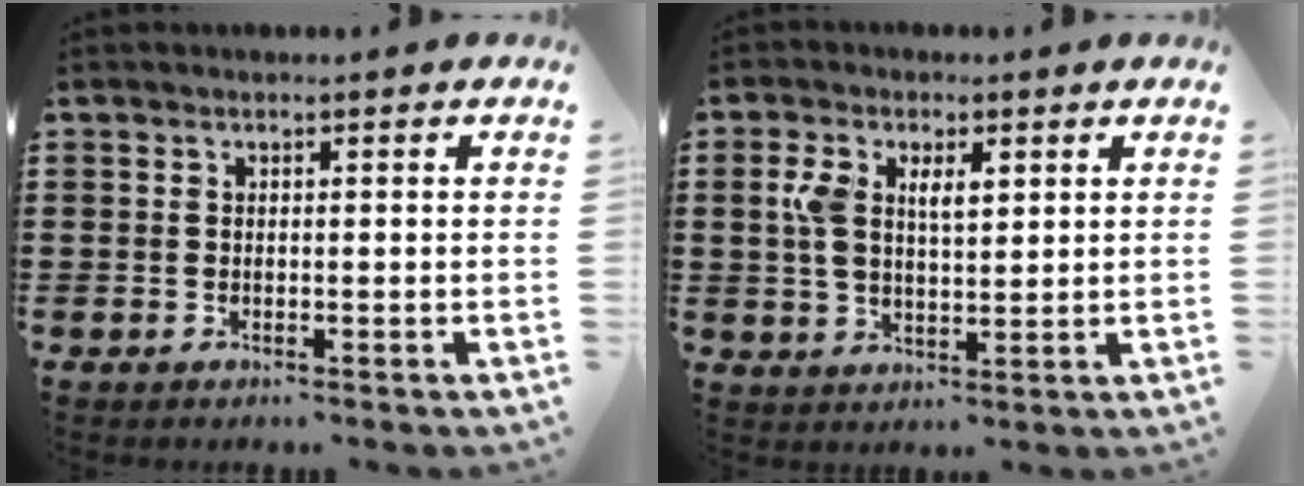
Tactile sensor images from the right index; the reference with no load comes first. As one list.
[{"total": 5.3, "force": [1.7, 2.8, 4.1], "torque": [-0.091, 0.010, 0.029]}]